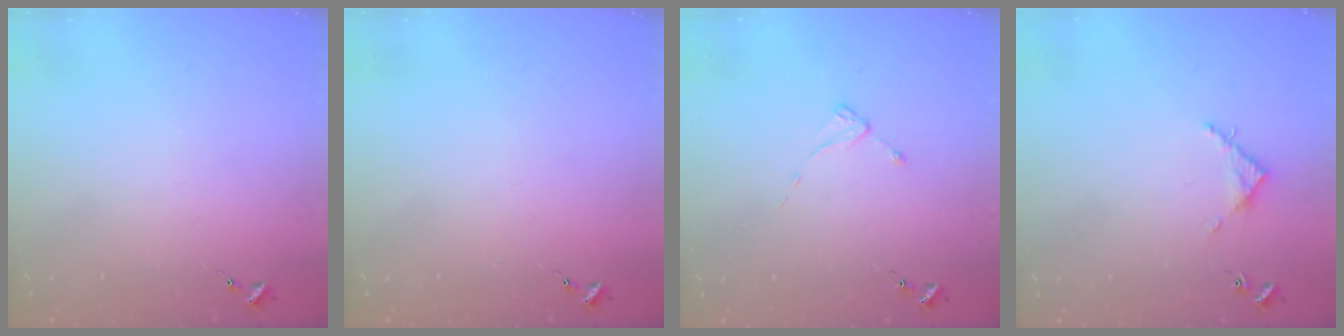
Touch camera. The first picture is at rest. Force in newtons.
{"total": 0.0}
{"total": 2.0, "press": 2.0, "slide": 0.3}
{"total": 4.0, "press": 4.0, "slide": 0.5}